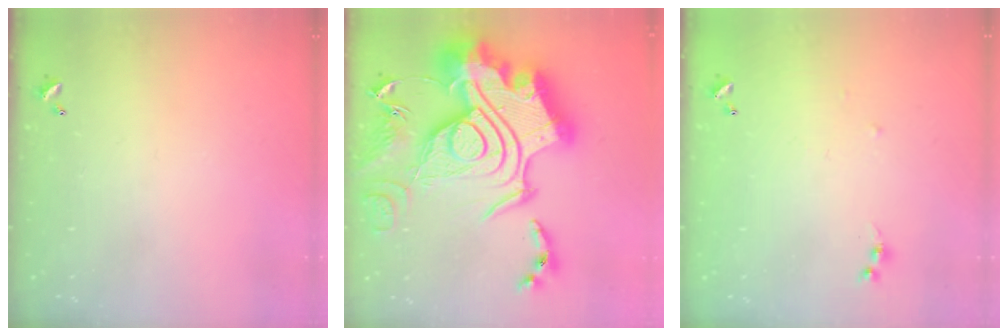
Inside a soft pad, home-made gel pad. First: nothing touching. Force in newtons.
{"total": 0.8, "press": 0.8, "slide": 0.0}
{"total": 5.7, "press": 5.7, "slide": 0.6}